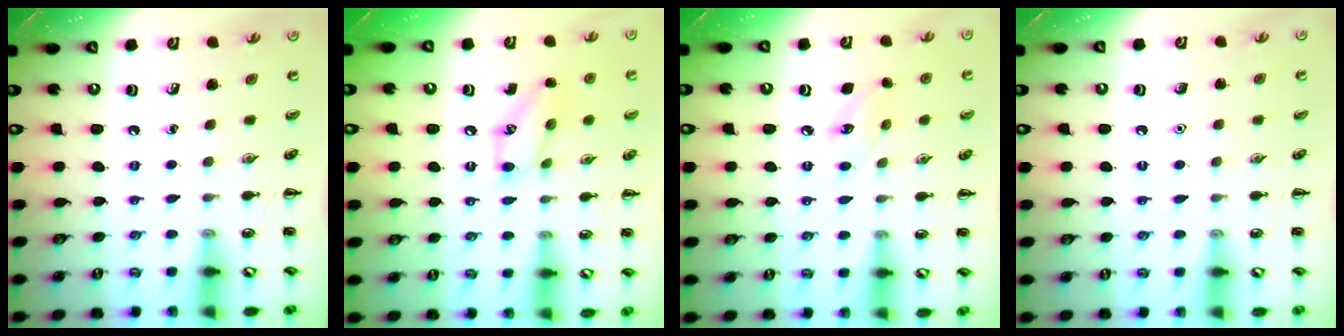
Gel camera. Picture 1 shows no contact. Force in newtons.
{"total": 11.6, "press": 11.4, "slide": 2.1}
{"total": 6.3, "press": 6.1, "slide": 1.7}
{"total": 1.5, "press": 1.5, "slide": 0.1}